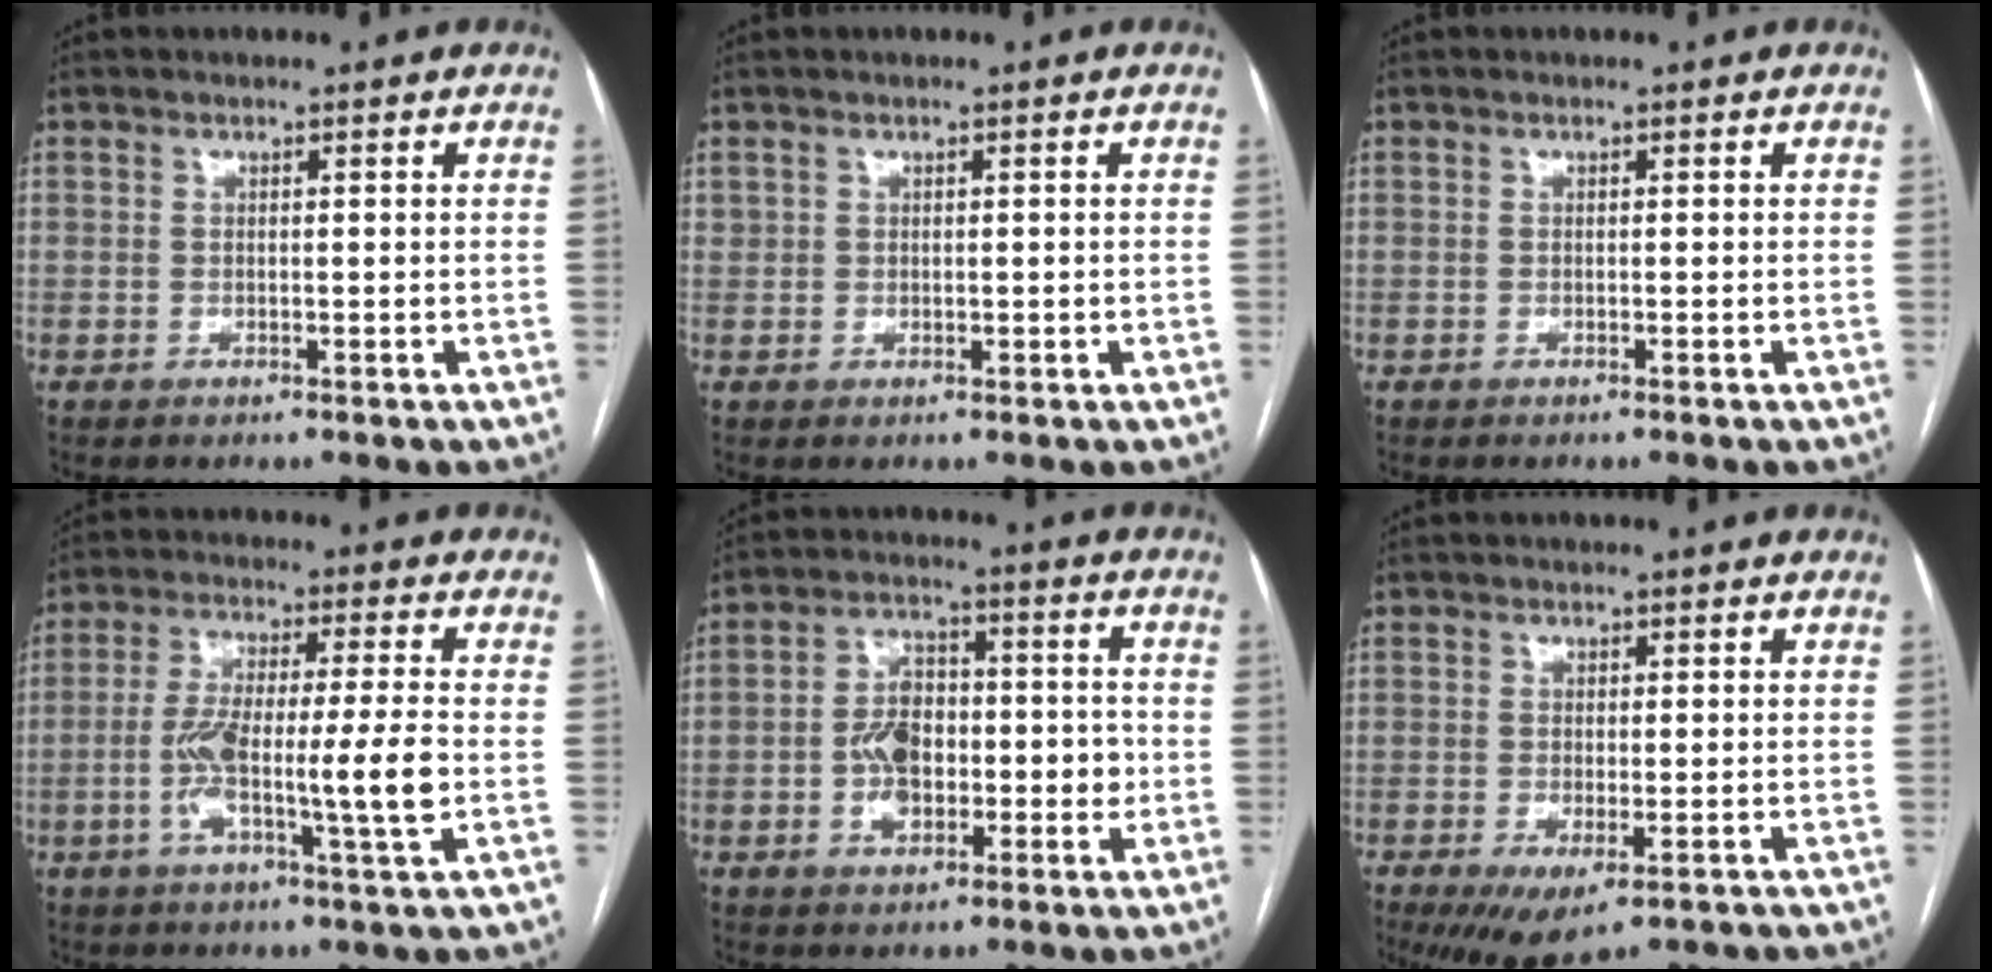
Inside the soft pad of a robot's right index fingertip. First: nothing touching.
{"total": 1.0, "force": [0.3, 0.8, 0.5], "torque": [-0.012, 0.005, 0.011]}
{"total": 0.0}
{"total": 12.1, "force": [-2.2, 0.5, 11.9], "torque": [-0.218, 0.002, -0.044]}
{"total": 9.5, "force": [-1.6, 5.6, 7.4], "torque": [-0.131, 0.031, -0.024]}
{"total": 6.1, "force": [-3.2, 2.2, 4.7], "torque": [-0.070, -0.016, -0.046]}